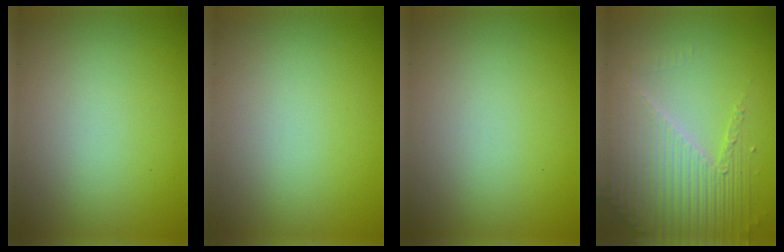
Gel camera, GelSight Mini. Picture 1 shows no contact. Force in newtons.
{"total": 0.0}
{"total": 0.0}
{"total": 4.2, "press": 3.9, "slide": 1.4}